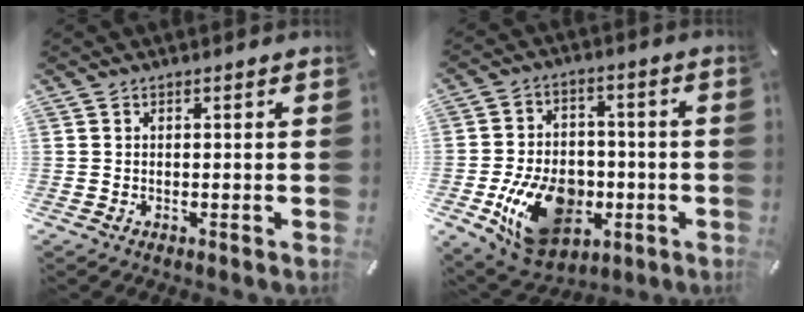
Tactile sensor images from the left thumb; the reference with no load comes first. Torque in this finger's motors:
{"motor_torque": [2.20, 2.60, 0.36, 0.25, 0.25]}